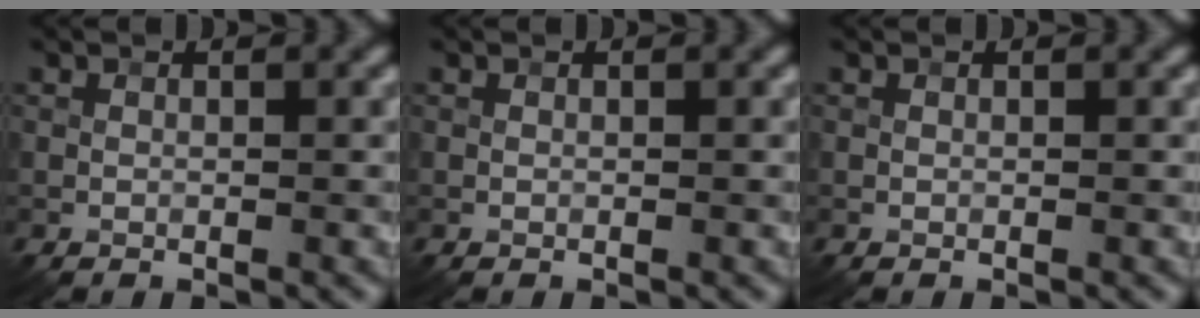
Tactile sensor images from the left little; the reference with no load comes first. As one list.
[{"total": 0.0}, {"total": 0.0}]